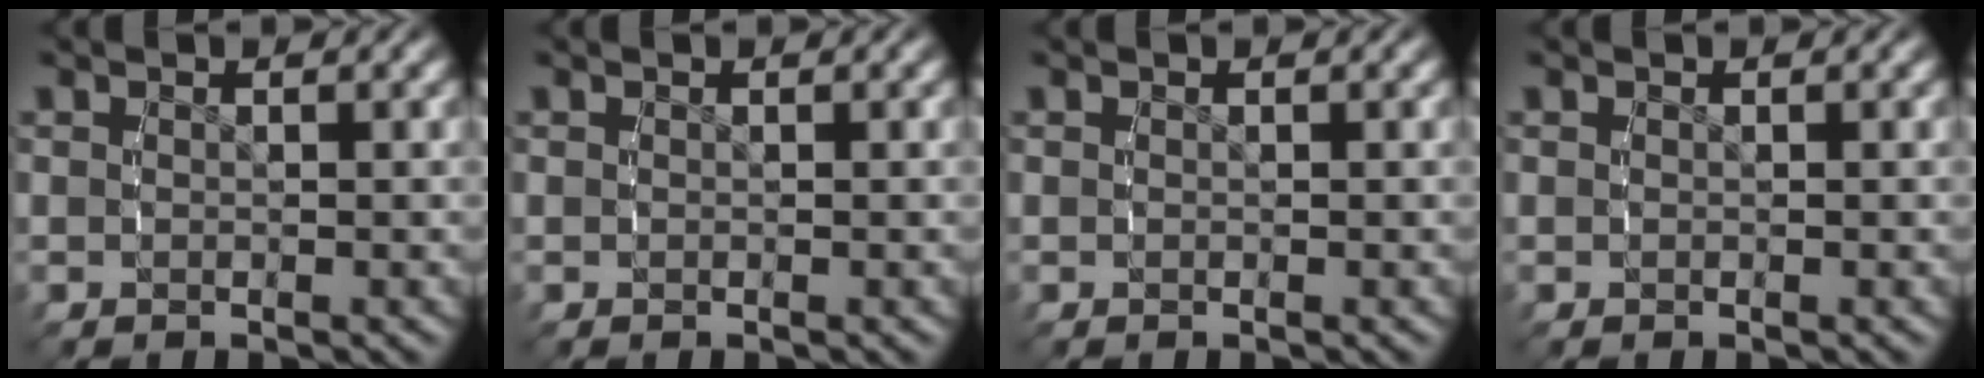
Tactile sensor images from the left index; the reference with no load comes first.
{"total": 0.0}
{"total": 0.0}
{"total": 0.0}